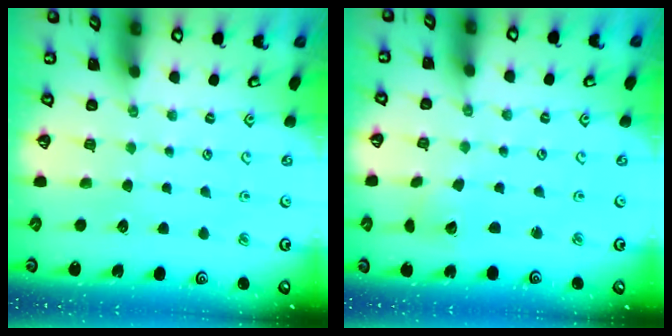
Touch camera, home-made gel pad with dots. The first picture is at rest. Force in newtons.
{"total": 2.4, "press": 2.4, "slide": 0.3}